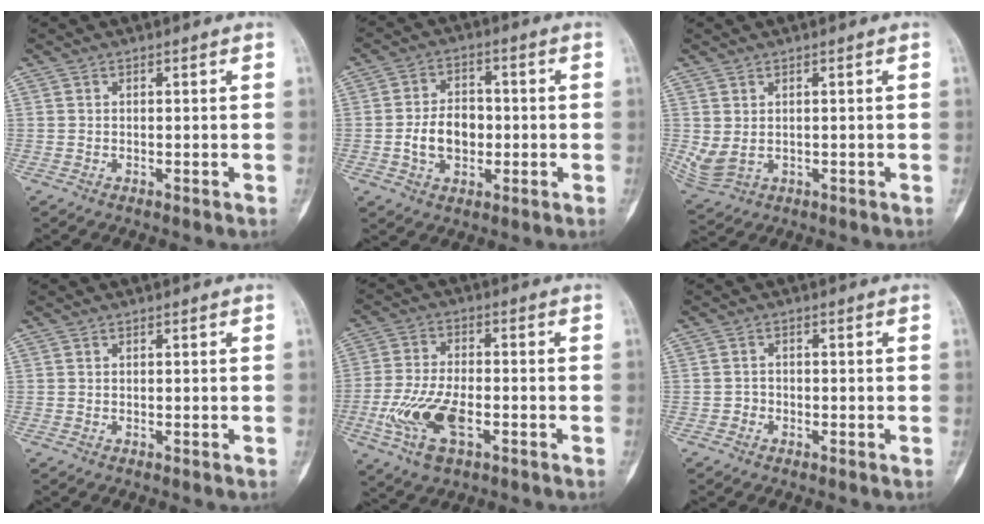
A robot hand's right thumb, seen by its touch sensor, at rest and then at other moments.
{"total": 8.1, "force": [-1.2, 5.8, 5.6], "torque": [-0.075, 0.017, -0.024]}
{"total": 4.1, "force": [0.3, 2.9, 3.0], "torque": [-0.069, -0.002, 0.020]}
{"total": 0.0}
{"total": 12.1, "force": [-3.9, 6.0, 9.8], "torque": [-0.203, 0.009, -0.073]}
{"total": 1.5, "force": [-0.8, 1.2, 0.2], "torque": [0.003, 0.007, -0.019]}